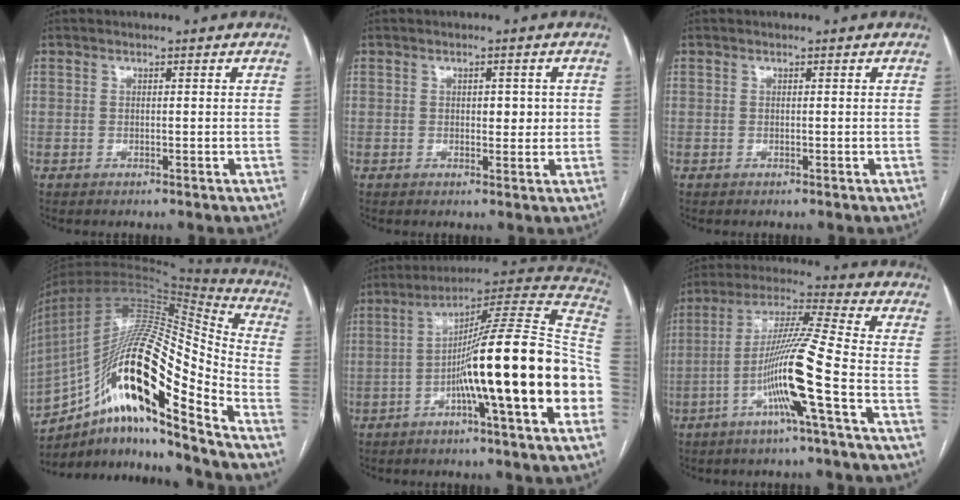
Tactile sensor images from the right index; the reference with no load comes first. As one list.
[{"total": 3.0, "force": [0.4, 1.6, 2.6], "torque": [-0.033, 0.003, 0.005]}, {"total": 0.0}, {"total": 25.2, "force": [-13.4, 4.2, 20.9], "torque": [-0.366, 0.018, -0.234]}, {"total": 23.8, "force": [-5.3, 0.3, 23.2], "torque": [-0.284, 0.021, -0.089]}, {"total": 13.0, "force": [-4.7, -1.5, 12.0], "torque": [-0.228, 0.004, -0.094]}]